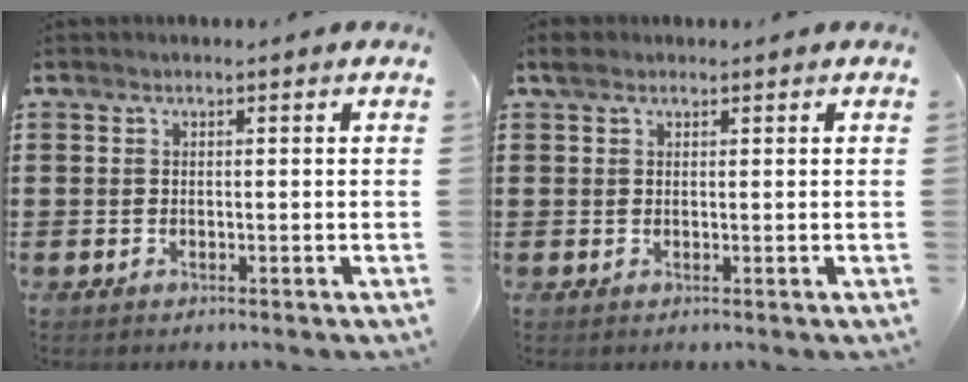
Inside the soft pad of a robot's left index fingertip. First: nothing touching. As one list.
[{"total": 1.3, "force": [0.8, 0.8, 0.7], "torque": [-0.016, 0.006, 0.014]}]